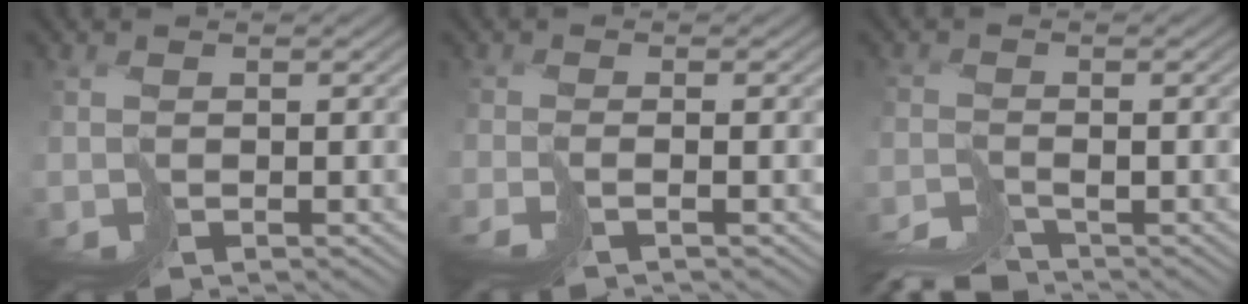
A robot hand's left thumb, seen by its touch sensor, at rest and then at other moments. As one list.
[{"total": 1.7, "force": [-0.8, -1.5, -0.3], "torque": [0.015, 0.005, -0.018]}, {"total": 4.8, "force": [-4.8, 0.0, 0.6], "torque": [0.005, -0.004, -0.083]}]